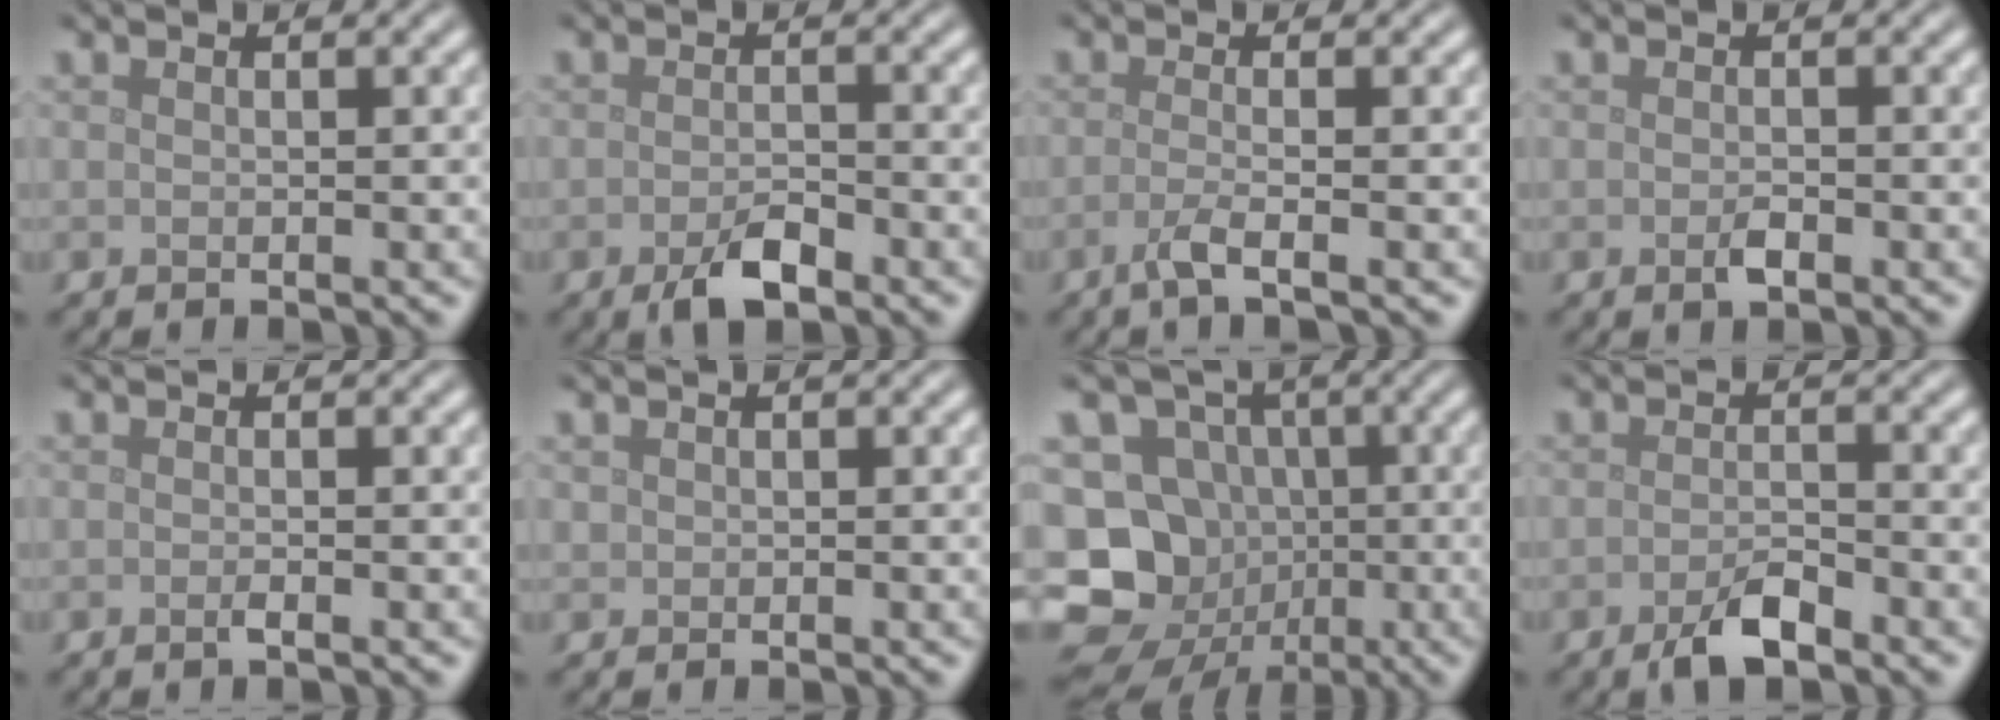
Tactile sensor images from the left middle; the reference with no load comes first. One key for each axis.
{"total": 3.0, "fx": -1.7, "fy": 1.2, "fz": 2.1, "tx": -0.042, "ty": -0.003, "tz": -0.032}
{"total": 2.4, "fx": -1.0, "fy": 0.6, "fz": 2.1, "tx": -0.036, "ty": -0.003, "tz": -0.031}
{"total": 1.1, "fx": -0.5, "fy": 0.4, "fz": 0.9, "tx": -0.020, "ty": -0.001, "tz": -0.008}
{"total": 0.5, "fx": -0.2, "fy": 0.1, "fz": 0.5, "tx": -0.012, "ty": -0.001, "tz": -0.006}
{"total": 0.6, "fx": 0.4, "fy": 0.5, "fz": 0.0, "tx": 0.002, "ty": -0.001, "tz": 0.010}
{"total": 15.9, "fx": -5.9, "fy": 14.1, "fz": 4.6, "tx": -0.121, "ty": -0.008, "tz": -0.108}
{"total": 2.9, "fx": -1.8, "fy": 1.0, "fz": 2.1, "tx": -0.041, "ty": -0.001, "tz": -0.037}